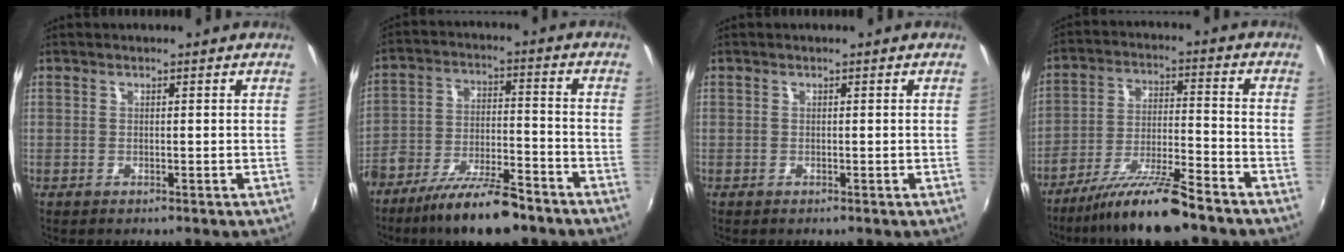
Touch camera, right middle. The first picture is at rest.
{"total": 13.5, "force": [-10.0, 4.0, 8.2], "torque": [-0.161, -0.011, -0.172]}
{"total": 0.0}
{"total": 12.2, "force": [-10.0, 0.8, 6.9], "torque": [-0.143, -0.010, -0.177]}